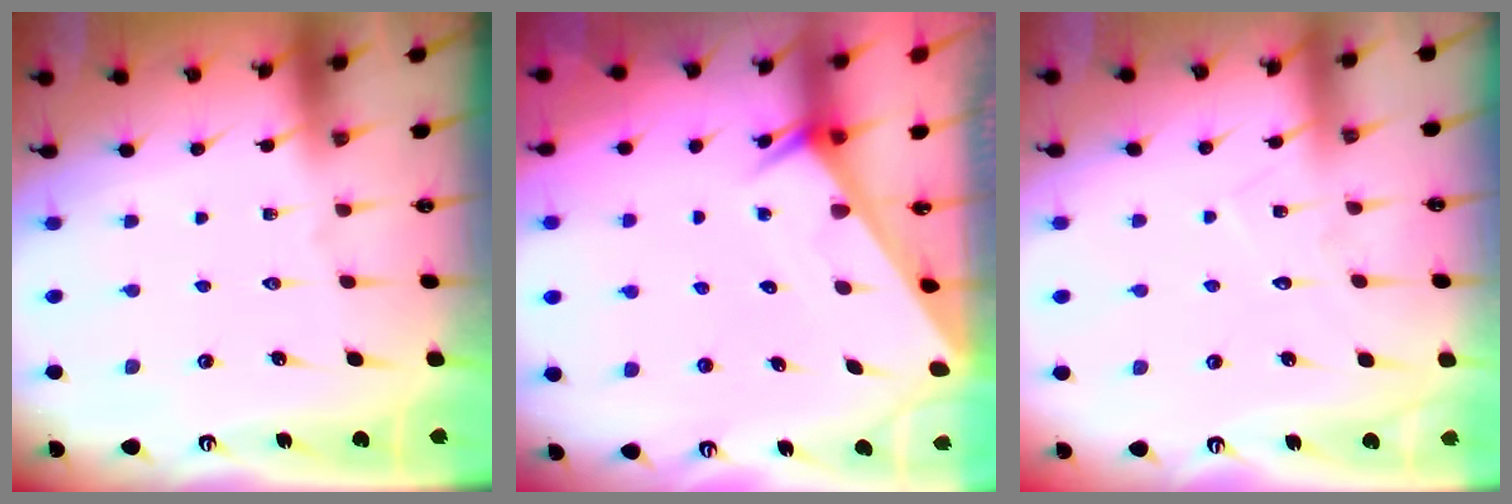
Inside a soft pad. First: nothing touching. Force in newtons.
{"total": 3.6, "press": 3.6, "slide": 0.4}
{"total": 4.4, "press": 4.4, "slide": 0.5}